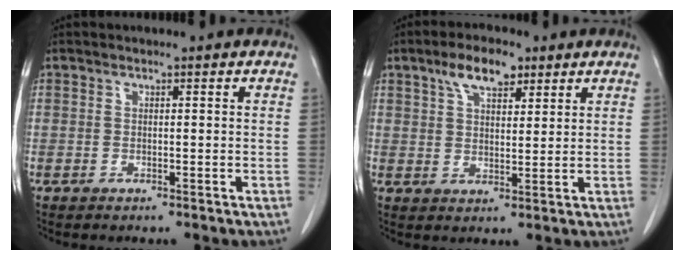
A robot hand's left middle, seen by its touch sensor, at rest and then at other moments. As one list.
[{"total": 6.4, "force": [4.0, 2.7, 4.3], "torque": [-0.079, 0.012, 0.070]}]